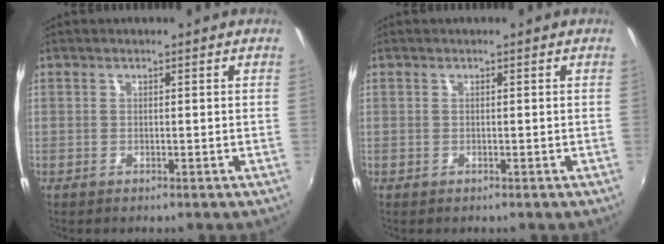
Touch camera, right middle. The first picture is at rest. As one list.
[{"total": 0.0}]